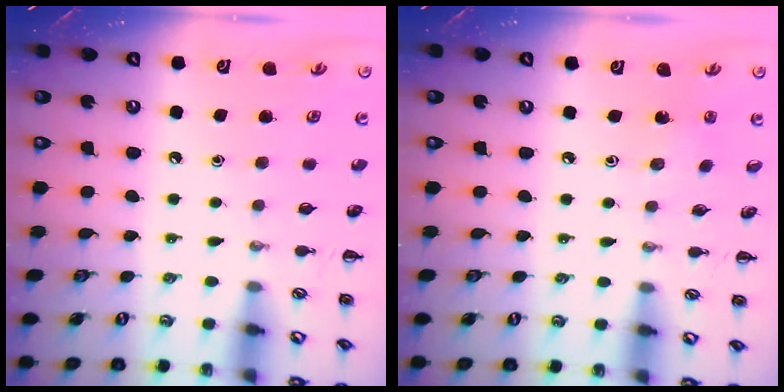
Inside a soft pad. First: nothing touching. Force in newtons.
{"total": 1.1, "press": 1.0, "slide": 0.5}